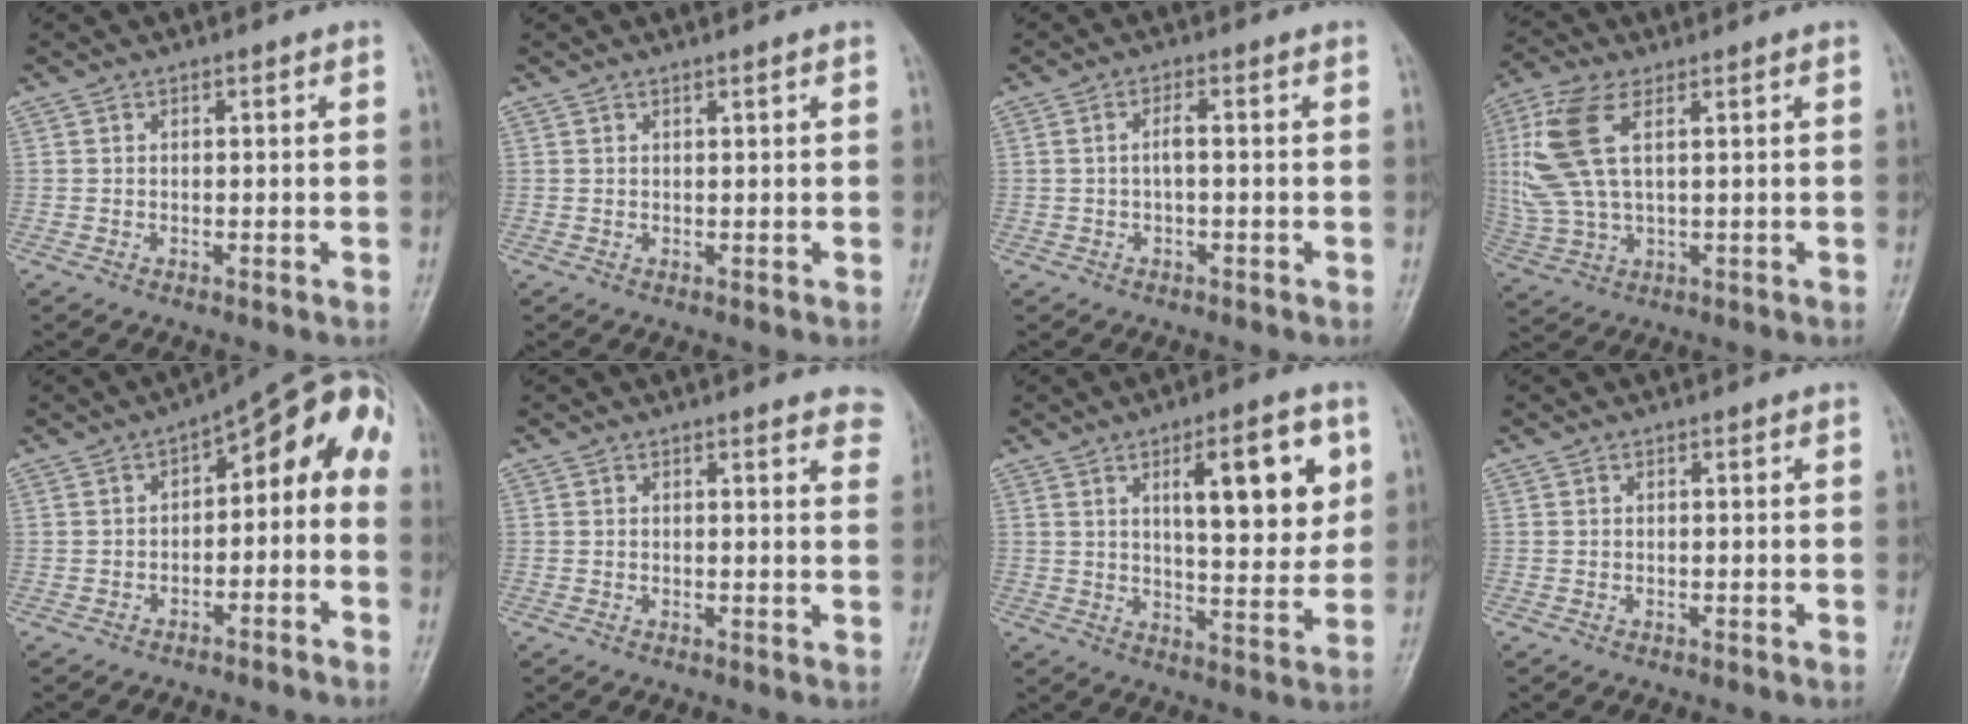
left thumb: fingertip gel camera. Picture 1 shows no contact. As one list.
[{"total": 0.7, "force": [0.5, -0.1, 0.5], "torque": [-0.014, -0.004, 0.012]}, {"total": 1.7, "force": [-0.3, 0.3, 1.7], "torque": [-0.033, 0.012, -0.004]}, {"total": 11.9, "force": [3.3, 5.4, 10.1], "torque": [-0.247, 0.009, 0.073]}, {"total": 10.9, "force": [-2.4, 6.1, 8.6], "torque": [-0.075, 0.073, -0.041]}, {"total": 5.6, "force": [4.7, 1.7, 2.6], "torque": [-0.004, -0.016, 0.034]}, {"total": 17.2, "force": [5.7, 5.7, 15.2], "torque": [-0.188, -0.018, 0.083]}, {"total": 0.0}]